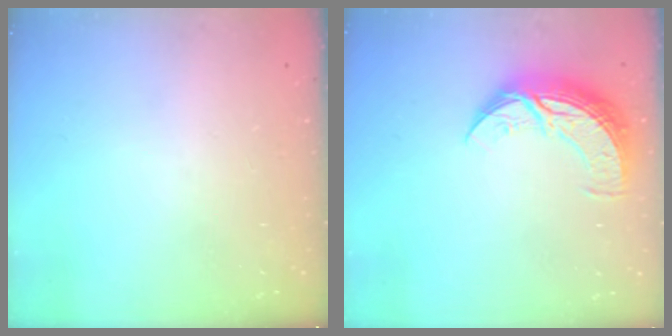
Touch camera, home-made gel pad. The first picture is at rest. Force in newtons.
{"total": 12.7, "press": 12.6, "slide": 0.6}